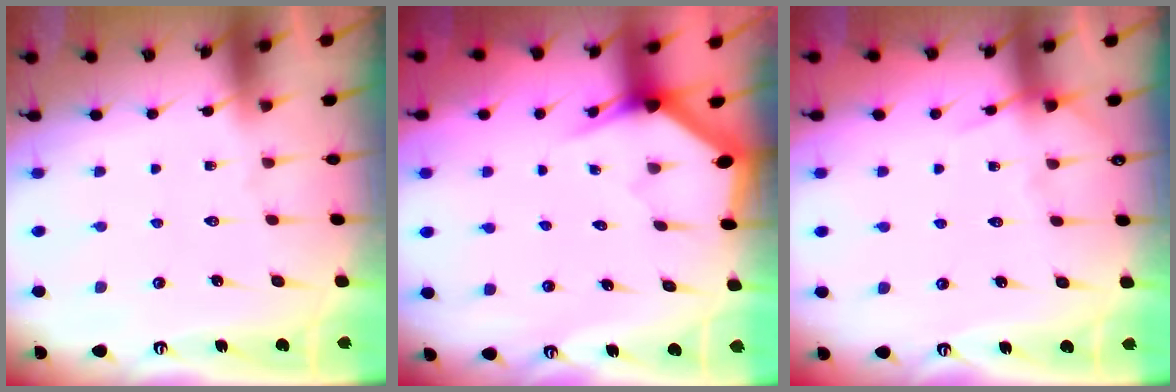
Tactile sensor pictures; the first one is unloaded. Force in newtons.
{"total": 3.0, "press": 3.0, "slide": 0.0}
{"total": 5.0, "press": 5.0, "slide": 0.7}